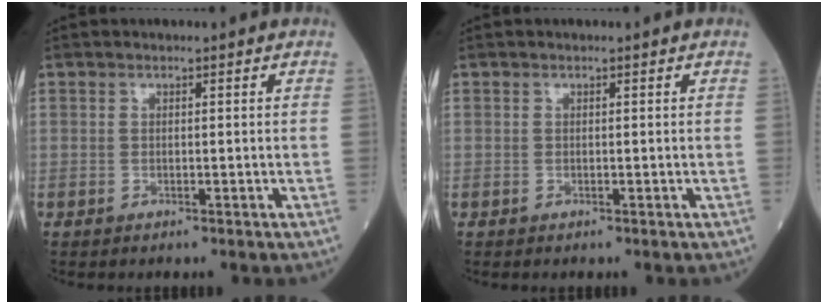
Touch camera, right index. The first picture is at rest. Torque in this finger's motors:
{"motor_torque": [0.00, 0.00, 0.00, -0.01]}